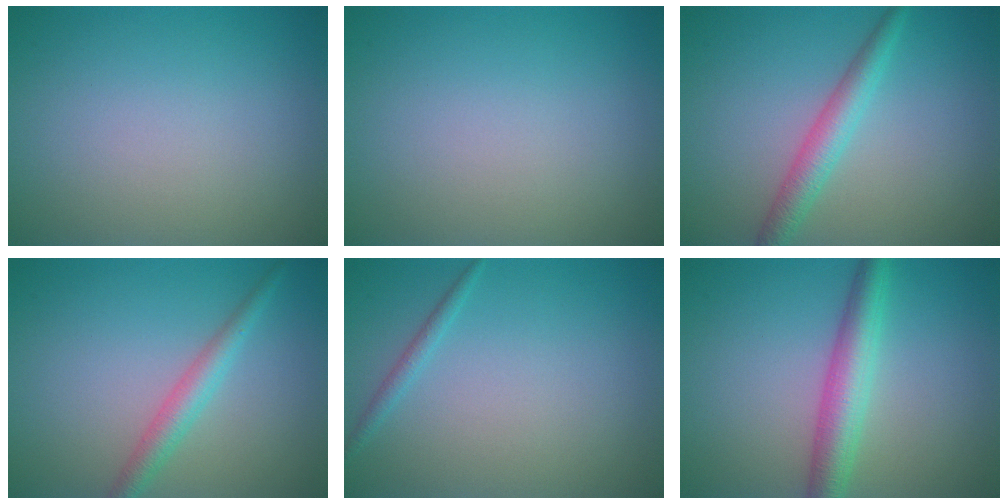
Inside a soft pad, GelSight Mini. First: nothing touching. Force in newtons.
{"total": 0.0}
{"total": 2.9, "press": 2.9, "slide": 0.0}
{"total": 2.6, "press": 2.5, "slide": 0.1}
{"total": 1.1, "press": 1.0, "slide": 0.1}
{"total": 4.3, "press": 4.3, "slide": 0.1}